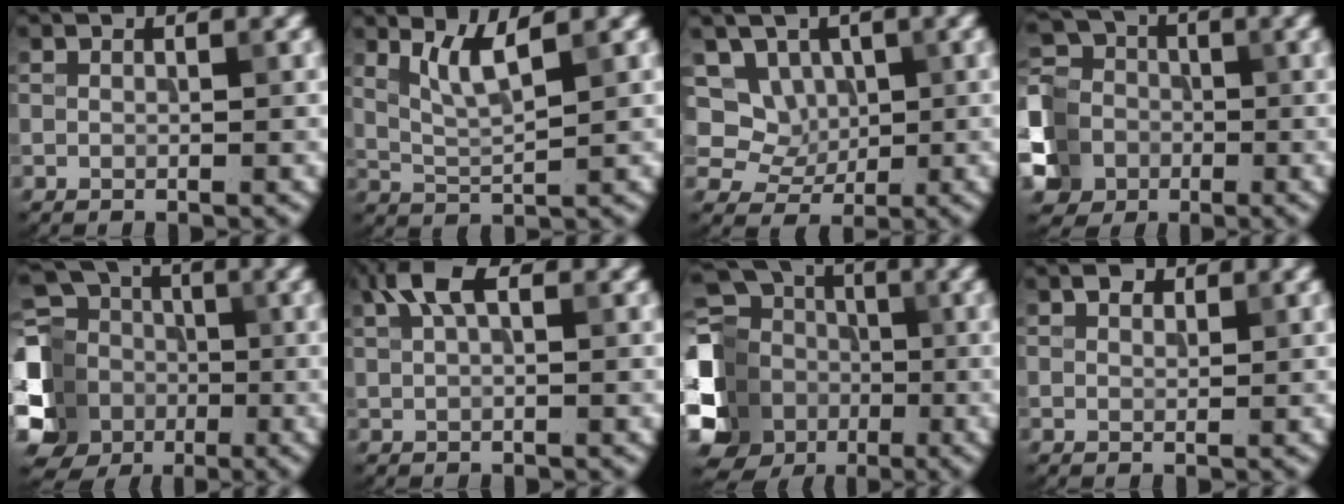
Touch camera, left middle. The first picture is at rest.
{"total": 3.2, "force": [1.7, 0.5, 2.6], "torque": [-0.056, -0.006, 0.040]}
{"total": 4.6, "force": [1.8, 3.6, 2.1], "torque": [-0.039, -0.003, 0.039]}
{"total": 9.3, "force": [-4.6, 7.3, 3.3], "torque": [-0.068, -0.027, -0.078]}
{"total": 10.2, "force": [-2.3, 8.7, 4.8], "torque": [-0.118, -0.002, -0.041]}
{"total": 3.0, "force": [1.4, 1.2, 2.4], "torque": [-0.049, 0.007, 0.025]}
{"total": 14.4, "force": [-3.6, 12.4, 6.4], "torque": [-0.158, 0.001, -0.079]}
{"total": 1.1, "force": [0.7, 0.6, 0.5], "torque": [-0.008, 0.002, 0.012]}